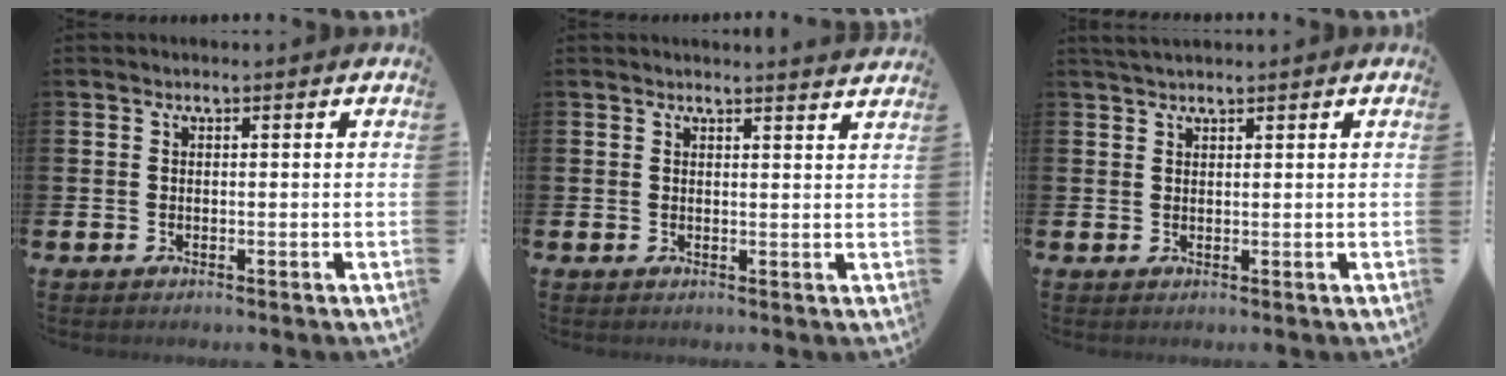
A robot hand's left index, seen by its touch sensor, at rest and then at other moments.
{"total": 2.0, "force": [2.0, -0.2, -0.1], "torque": [0.010, -0.016, 0.034]}
{"total": 1.8, "force": [1.7, 0.3, 0.5], "torque": [-0.010, 0.004, 0.031]}